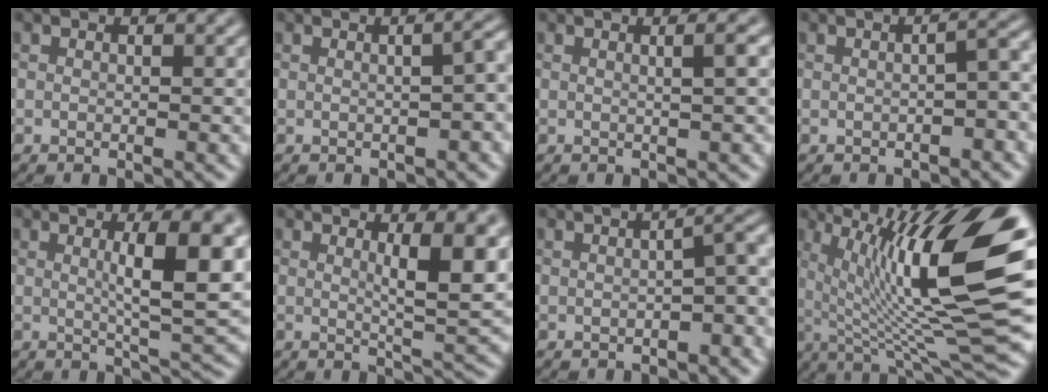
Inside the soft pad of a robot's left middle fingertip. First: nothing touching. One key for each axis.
{"total": 4.1, "fx": 0.2, "fy": 1.7, "fz": 3.8, "tx": -0.024, "ty": 0.014, "tz": 0.008}
{"total": 2.5, "fx": 0.6, "fy": 0.9, "fz": 2.3, "tx": -0.022, "ty": 0.008, "tz": -0.011}
{"total": 2.7, "fx": -0.6, "fy": 0.7, "fz": 2.6, "tx": -0.036, "ty": 0.014, "tz": -0.011}
{"total": 7.5, "fx": 1.4, "fy": 1.6, "fz": 7.2, "tx": -0.099, "ty": -0.003, "tz": 0.025}
{"total": 6.0, "fx": 1.5, "fy": 1.4, "fz": 5.6, "tx": -0.079, "ty": -0.009, "tz": 0.028}
{"total": 3.9, "fx": -0.8, "fy": 1.1, "fz": 3.7, "tx": -0.045, "ty": 0.015, "tz": -0.012}
{"total": 15.0, "fx": 3.4, "fy": 3.3, "fz": 14.2, "tx": -0.217, "ty": 0.008, "tz": 0.062}